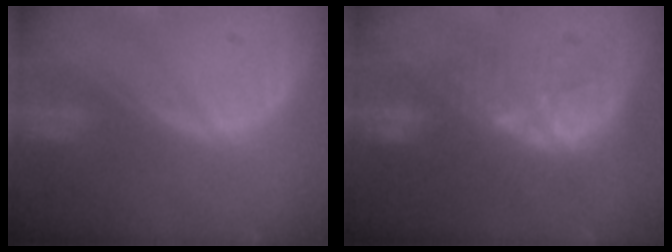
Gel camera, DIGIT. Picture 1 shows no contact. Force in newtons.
{"total": 9.3, "press": 8.5, "slide": 3.6}